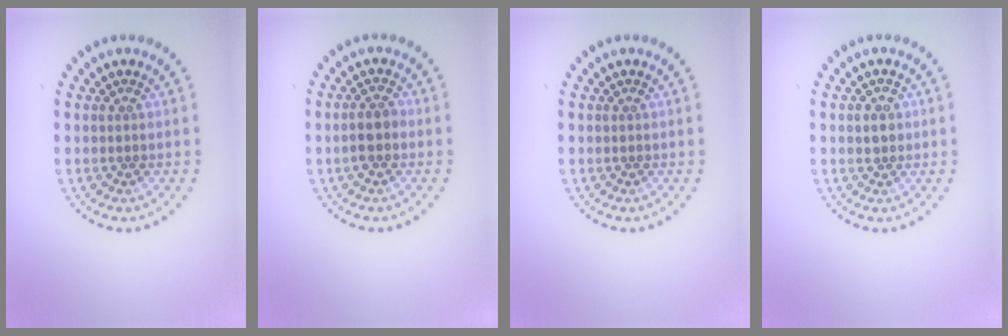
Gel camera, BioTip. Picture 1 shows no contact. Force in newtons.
{"total": 1.9, "press": 1.8, "slide": 0.7}
{"total": 0.0}
{"total": 1.1, "press": 1.1, "slide": 0.1}